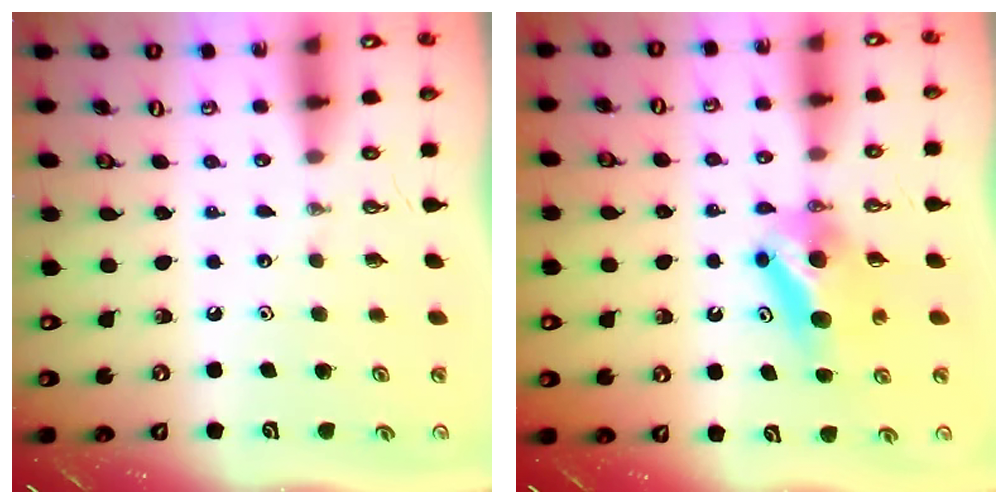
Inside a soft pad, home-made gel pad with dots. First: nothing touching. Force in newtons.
{"total": 7.5, "press": 7.1, "slide": 2.3}